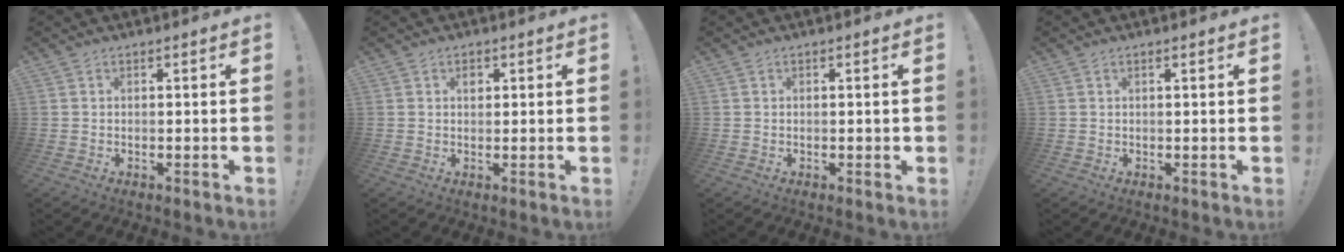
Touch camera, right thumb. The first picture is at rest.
{"total": 1.5, "force": [0.4, 1.2, 0.8], "torque": [-0.001, -0.001, 0.001]}
{"total": 1.1, "force": [-0.1, 0.9, 0.6], "torque": [-0.010, 0.006, -0.002]}
{"total": 0.7, "force": [0.4, 0.0, 0.5], "torque": [-0.004, -0.002, 0.005]}